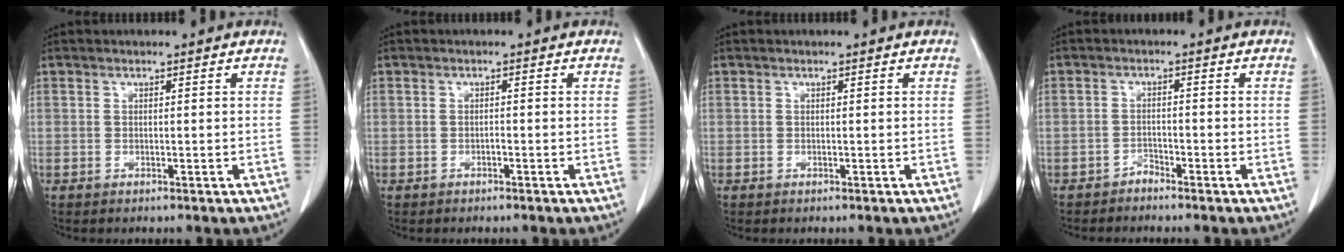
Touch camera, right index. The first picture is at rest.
{"total": 0.6, "force": [-0.4, 0.2, 0.3], "torque": [-0.009, 0.001, -0.008]}
{"total": 0.0}
{"total": 1.4, "force": [-1.4, 0.4, 0.1], "torque": [0.006, 0.002, -0.025]}